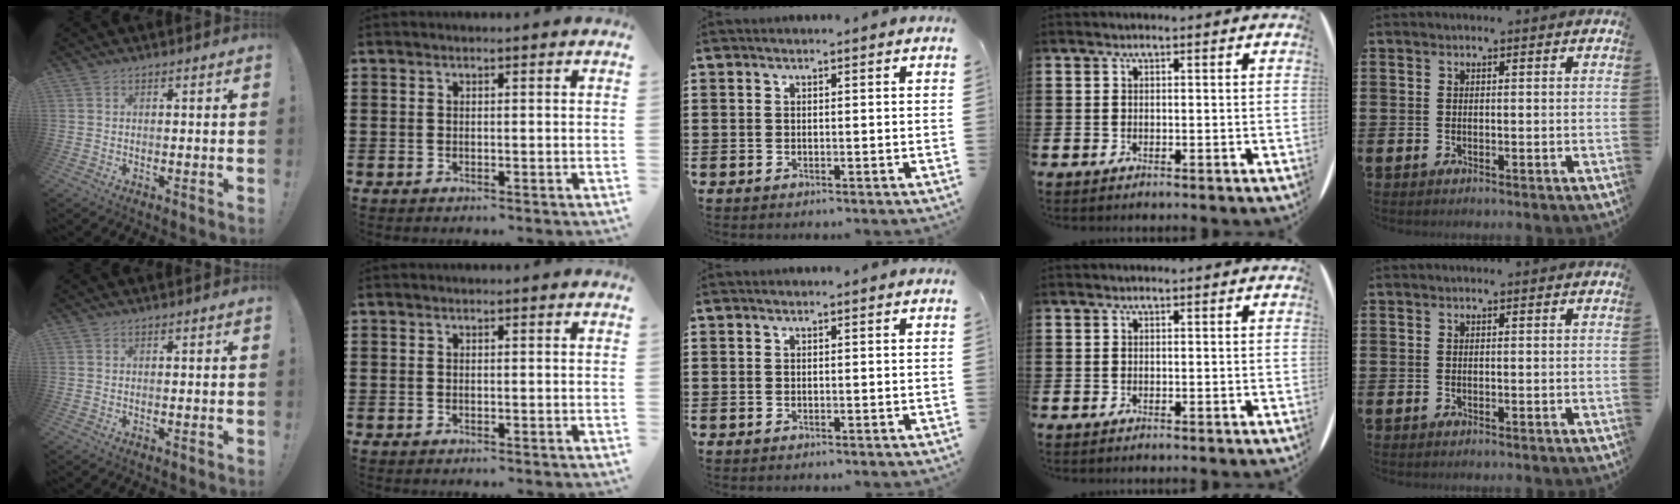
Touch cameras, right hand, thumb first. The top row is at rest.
{}